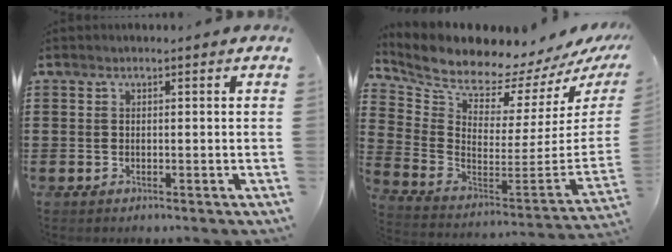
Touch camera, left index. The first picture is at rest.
{"total": 7.3, "force": [7.1, 0.7, 1.4], "torque": [-0.076, -0.082, 0.118]}